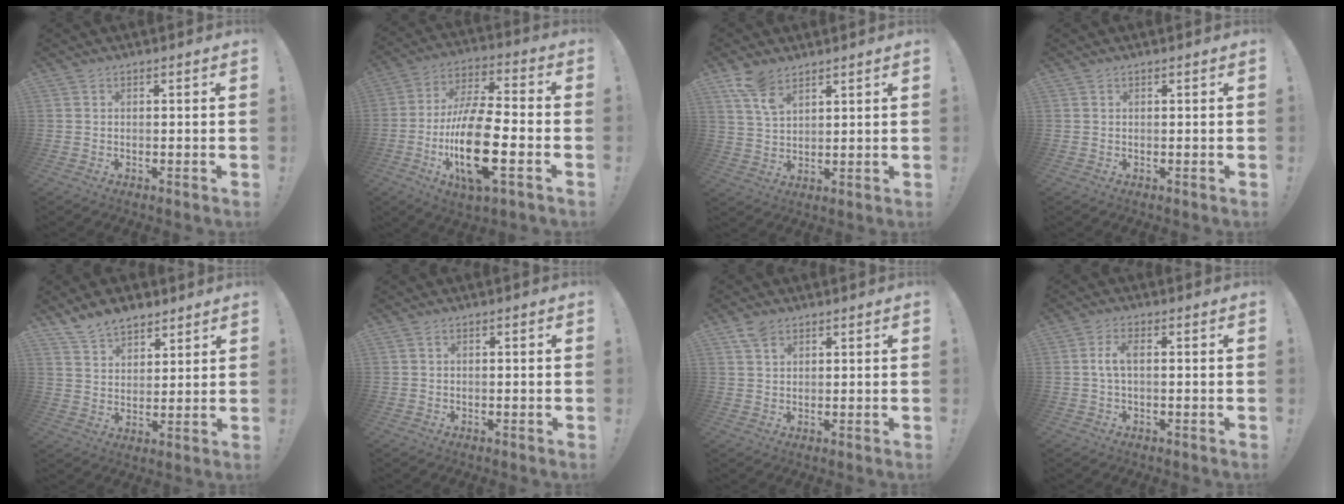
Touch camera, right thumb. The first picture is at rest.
{"total": 20.9, "force": [-6.3, 7.5, 18.5], "torque": [-0.352, 0.023, -0.101]}
{"total": 7.5, "force": [5.3, 3.4, 4.0], "torque": [-0.083, -0.020, 0.103]}
{"total": 0.0}
{"total": 8.9, "force": [7.2, 4.6, 2.7], "torque": [-0.055, -0.043, 0.140]}
{"total": 0.8, "force": [0.0, 0.7, 0.4], "torque": [-0.009, 0.004, 0.000]}
{"total": 3.8, "force": [2.3, 2.4, 1.8], "torque": [-0.031, -0.006, 0.044]}
{"total": 4.5, "force": [0.3, 1.9, 4.1], "torque": [-0.085, 0.009, 0.003]}